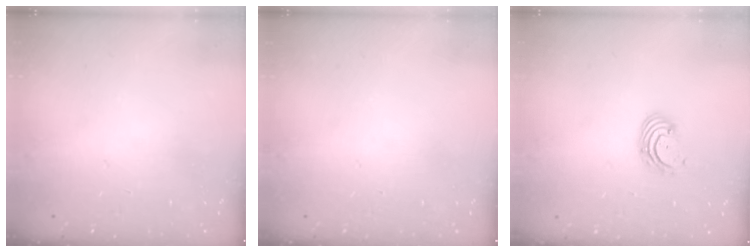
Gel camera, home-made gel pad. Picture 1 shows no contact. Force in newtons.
{"total": 0.0}
{"total": 2.9, "press": 2.9, "slide": 0.3}